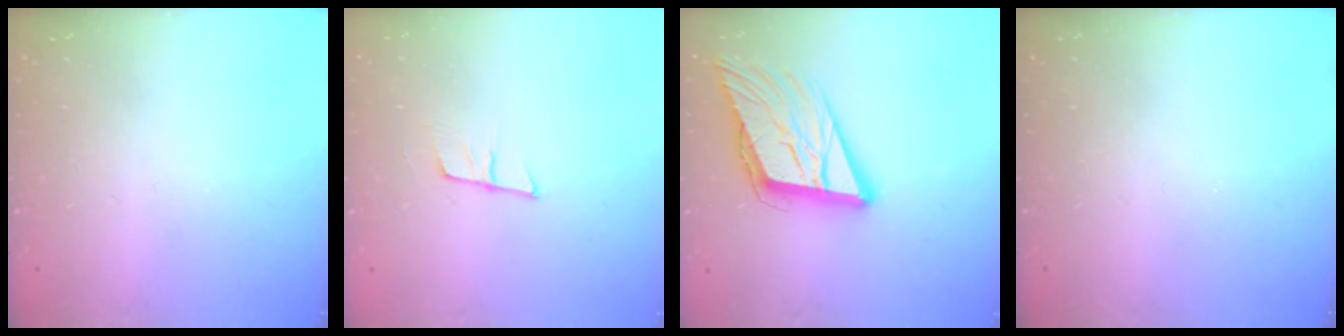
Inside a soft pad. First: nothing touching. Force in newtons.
{"total": 6.9, "press": 6.3, "slide": 2.8}
{"total": 15.3, "press": 14.7, "slide": 4.1}
{"total": 0.0}